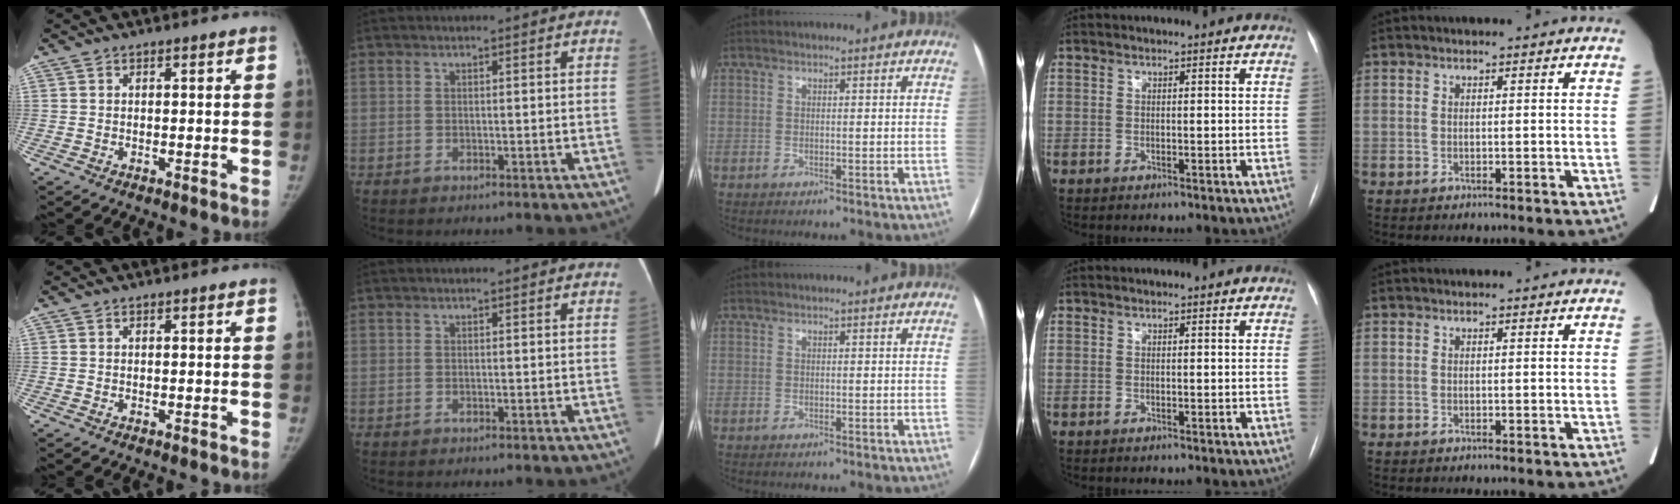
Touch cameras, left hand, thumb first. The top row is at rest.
{}